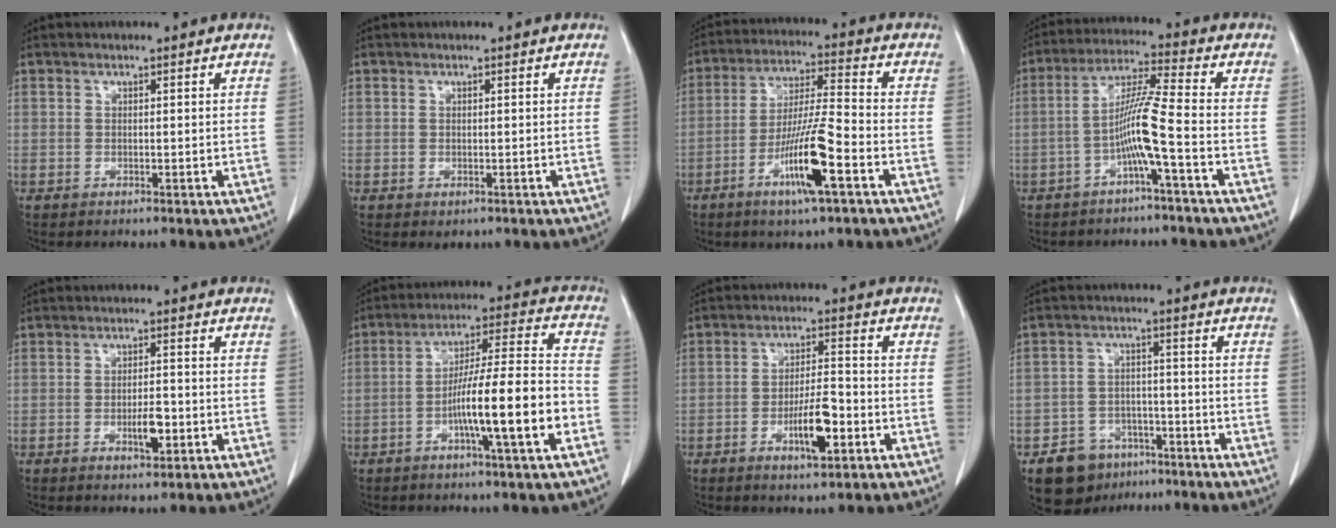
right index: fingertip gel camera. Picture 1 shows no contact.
{"total": 0.8, "force": [-0.2, 0.8, 0.3], "torque": [-0.005, 0.002, 0.003]}
{"total": 11.8, "force": [-5.2, 0.3, 10.6], "torque": [-0.199, -0.013, -0.097]}
{"total": 7.7, "force": [-2.7, -1.2, 7.1], "torque": [-0.140, 0.016, -0.054]}
{"total": 3.8, "force": [-1.3, 1.1, 3.4], "torque": [-0.060, 0.000, -0.018]}
{"total": 14.9, "force": [-4.9, 0.3, 14.1], "torque": [-0.236, 0.008, -0.081]}
{"total": 7.4, "force": [-3.0, 1.7, 6.6], "torque": [-0.121, 0.000, -0.049]}
{"total": 7.7, "force": [-5.0, 5.5, 2.0], "torque": [-0.035, 0.011, -0.072]}